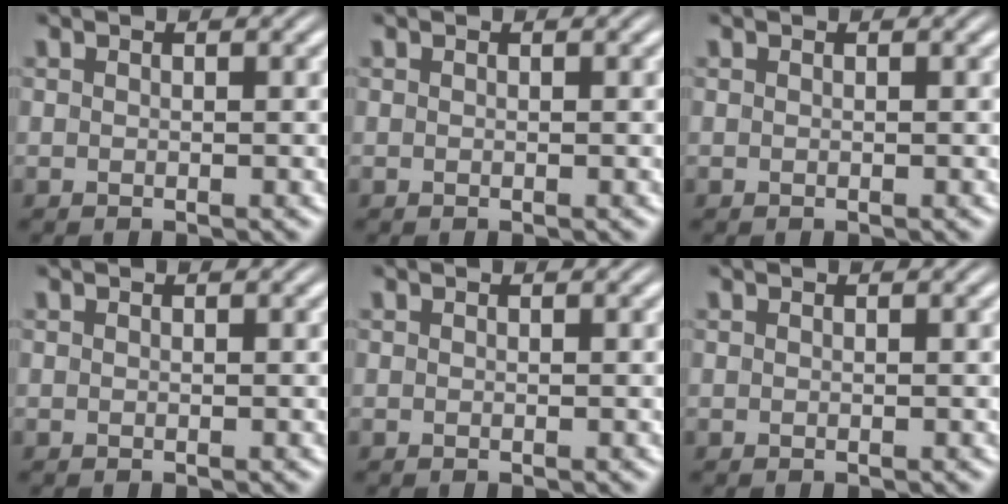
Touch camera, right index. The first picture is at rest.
{"total": 0.0}
{"total": 0.0}
{"total": 0.0}
{"total": 0.0}
{"total": 0.0}